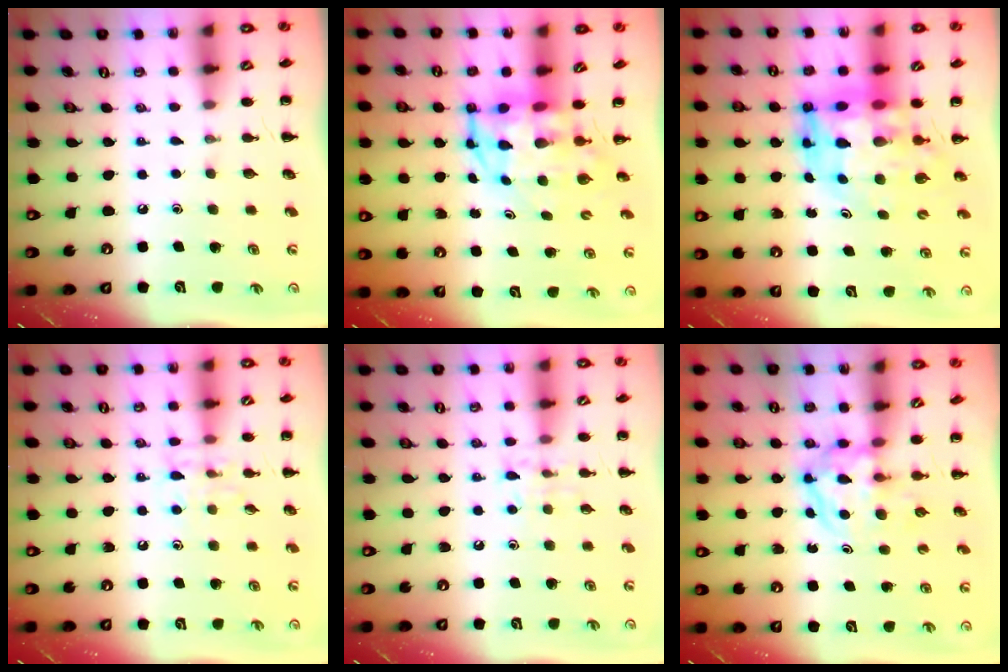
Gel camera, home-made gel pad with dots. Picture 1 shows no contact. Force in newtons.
{"total": 5.4, "press": 5.0, "slide": 1.8}
{"total": 11.9, "press": 11.3, "slide": 3.6}
{"total": 7.7, "press": 7.7, "slide": 0.8}
{"total": 7.0, "press": 6.9, "slide": 1.1}
{"total": 3.8, "press": 3.7, "slide": 0.5}